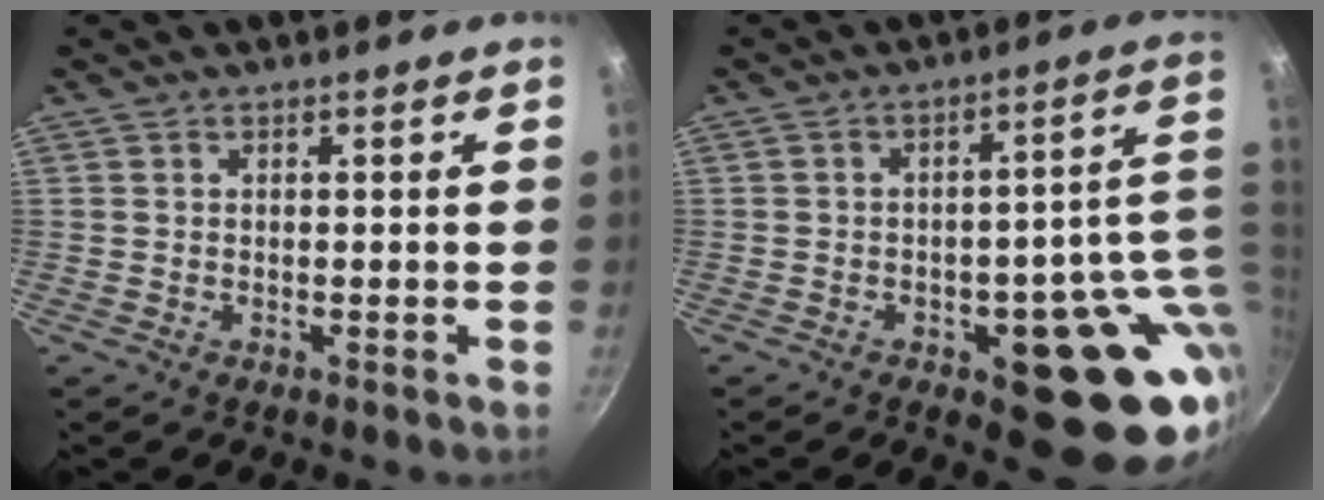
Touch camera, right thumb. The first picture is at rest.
{"total": 18.3, "force": [-2.9, 8.7, 15.9], "torque": [-0.122, 0.014, -0.031]}